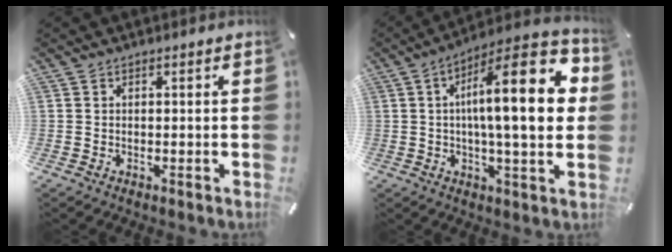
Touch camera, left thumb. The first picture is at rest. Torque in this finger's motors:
{"motor_torque": [2.48, 2.52, 2.14, -0.62, 0.50]}